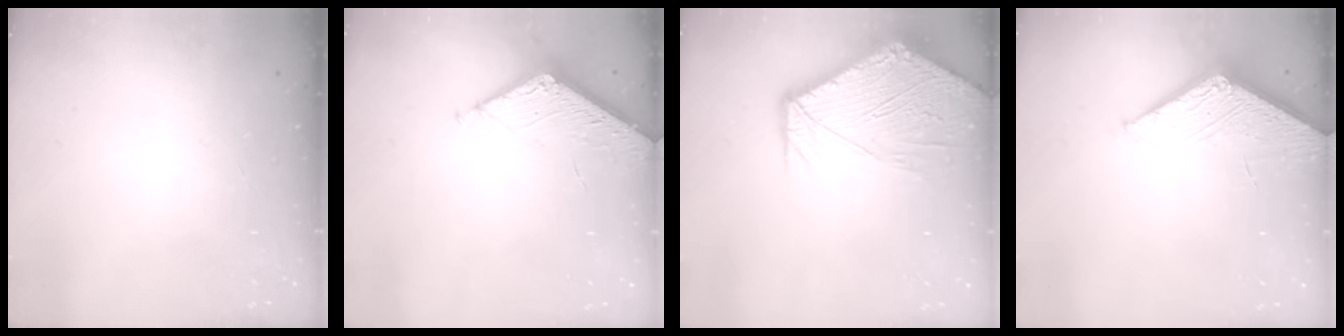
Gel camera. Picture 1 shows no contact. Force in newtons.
{"total": 4.6, "press": 4.6, "slide": 0.5}
{"total": 17.6, "press": 17.4, "slide": 2.3}
{"total": 6.1, "press": 6.1, "slide": 0.5}